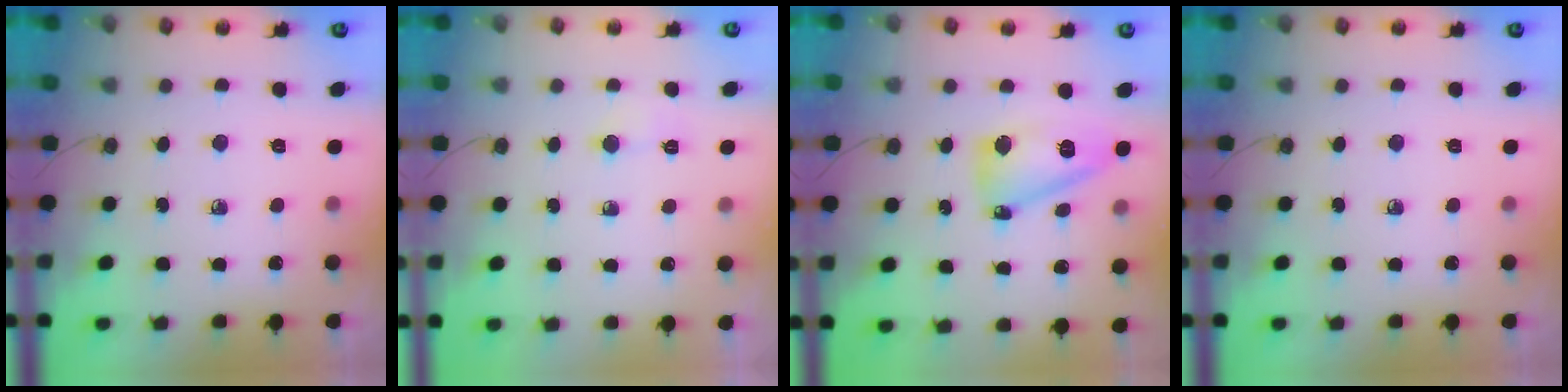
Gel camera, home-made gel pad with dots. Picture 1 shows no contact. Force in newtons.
{"total": 2.7, "press": 2.6, "slide": 0.5}
{"total": 13.0, "press": 13.0, "slide": 1.2}
{"total": 0.0}